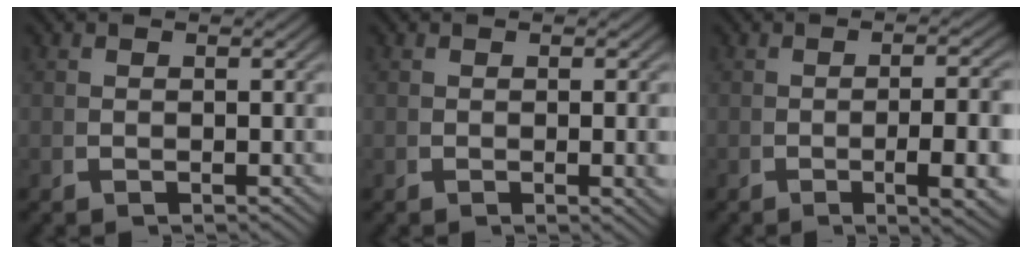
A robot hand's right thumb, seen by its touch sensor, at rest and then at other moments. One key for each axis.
{"total": 1.4, "fx": 0.0, "fy": 0.3, "fz": 1.4, "tx": -0.020, "ty": 0.000, "tz": 0.000}
{"total": 5.5, "fx": -1.4, "fy": 1.4, "fz": 5.1, "tx": -0.075, "ty": 0.003, "tz": -0.019}